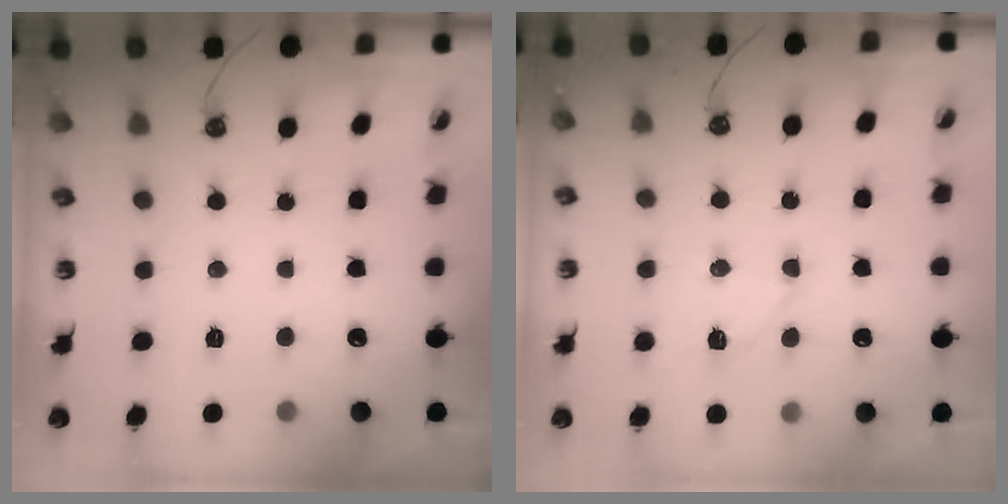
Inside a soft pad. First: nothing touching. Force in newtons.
{"total": 5.3, "press": 5.2, "slide": 0.4}